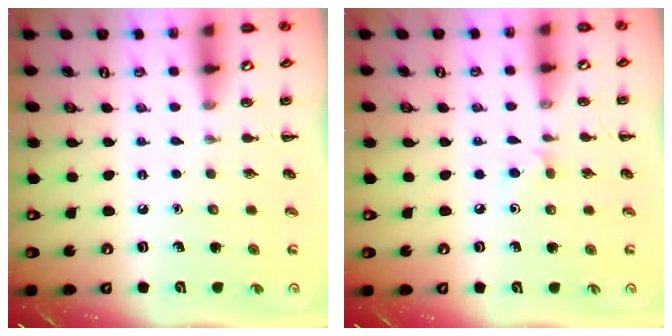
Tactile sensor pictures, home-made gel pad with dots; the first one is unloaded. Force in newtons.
{"total": 4.4, "press": 4.0, "slide": 1.8}